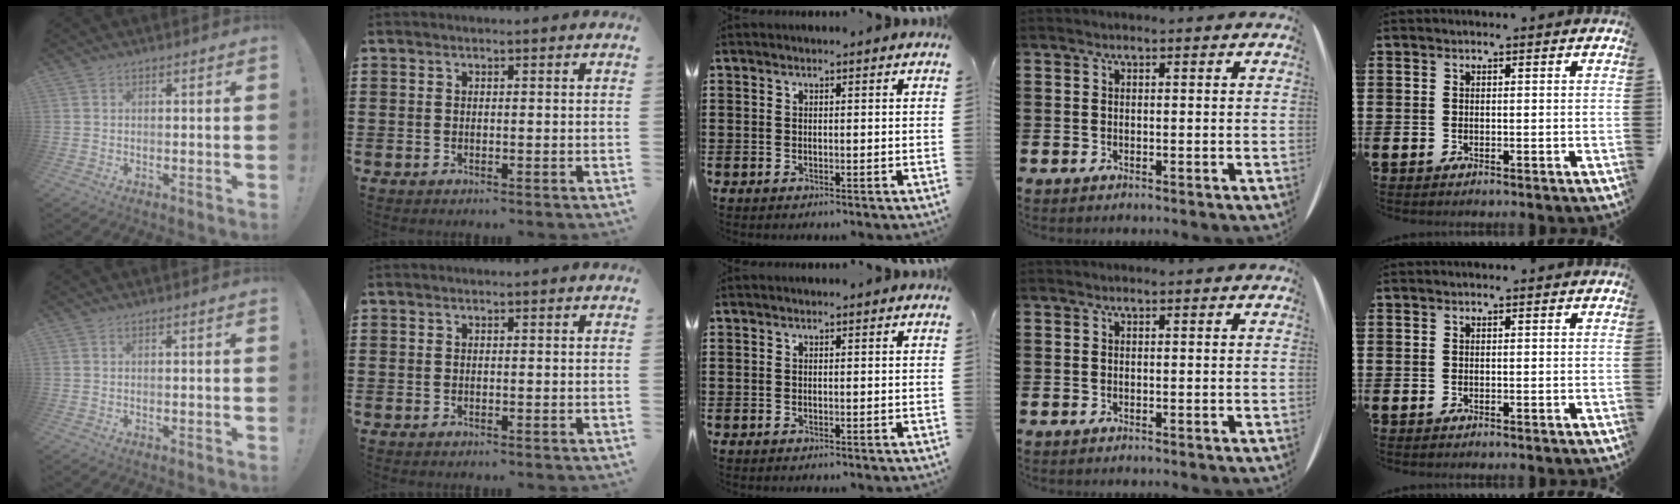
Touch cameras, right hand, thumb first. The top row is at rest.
{}